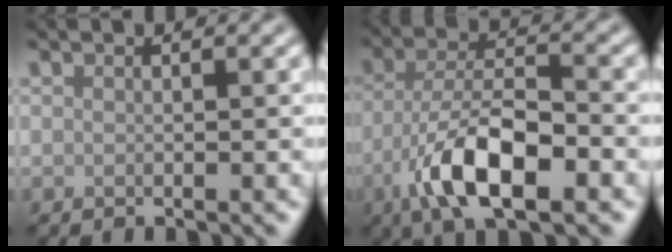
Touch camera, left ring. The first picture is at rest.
{"total": 8.8, "force": [-4.4, 3.2, 6.9], "torque": [-0.129, 0.009, -0.086]}